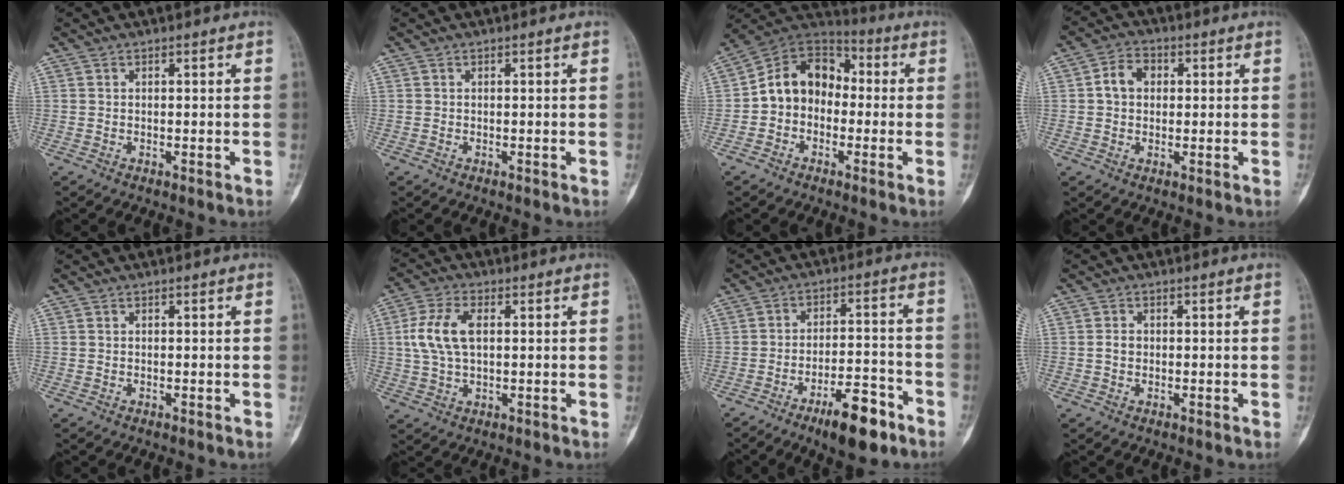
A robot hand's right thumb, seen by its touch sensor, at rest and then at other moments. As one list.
[{"total": 0.0}, {"total": 12.1, "force": [-1.0, 9.7, 7.2], "torque": [-0.092, 0.045, -0.035]}, {"total": 5.3, "force": [0.7, 4.2, 3.2], "torque": [-0.045, 0.012, 0.006]}, {"total": 0.0}, {"total": 8.8, "force": [1.4, 4.8, 7.2], "torque": [-0.157, 0.010, 0.027]}, {"total": 11.3, "force": [-6.9, 3.8, 8.0], "torque": [-0.116, 0.048, -0.106]}, {"total": 1.6, "force": [-0.1, 1.3, 1.0], "torque": [-0.015, 0.006, -0.003]}]